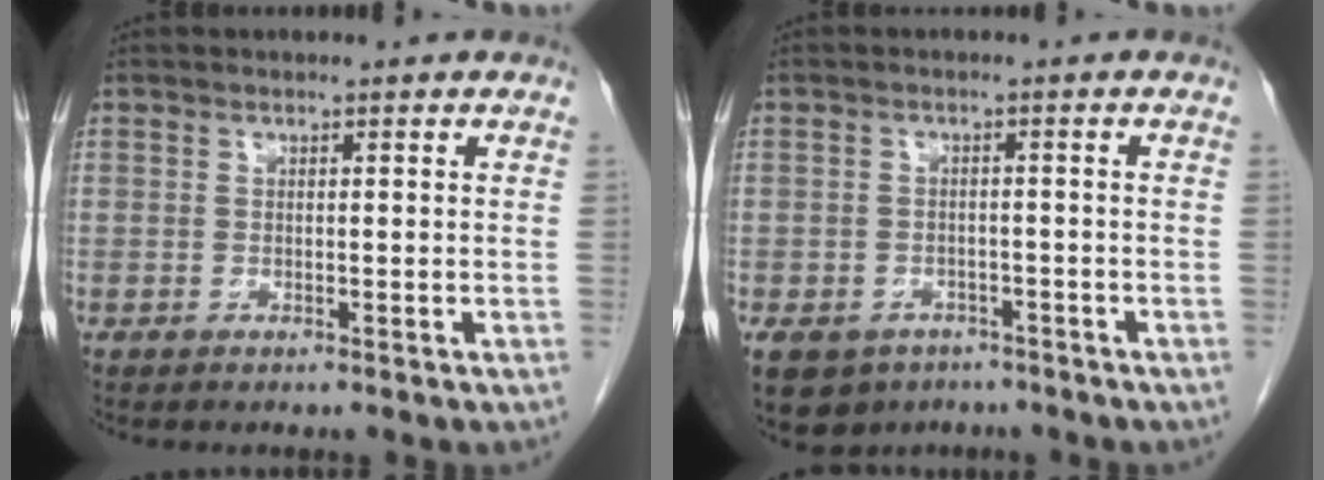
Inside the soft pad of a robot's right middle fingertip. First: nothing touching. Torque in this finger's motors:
{"motor_torque": [0.50, -0.58, 0.31, 0.08]}